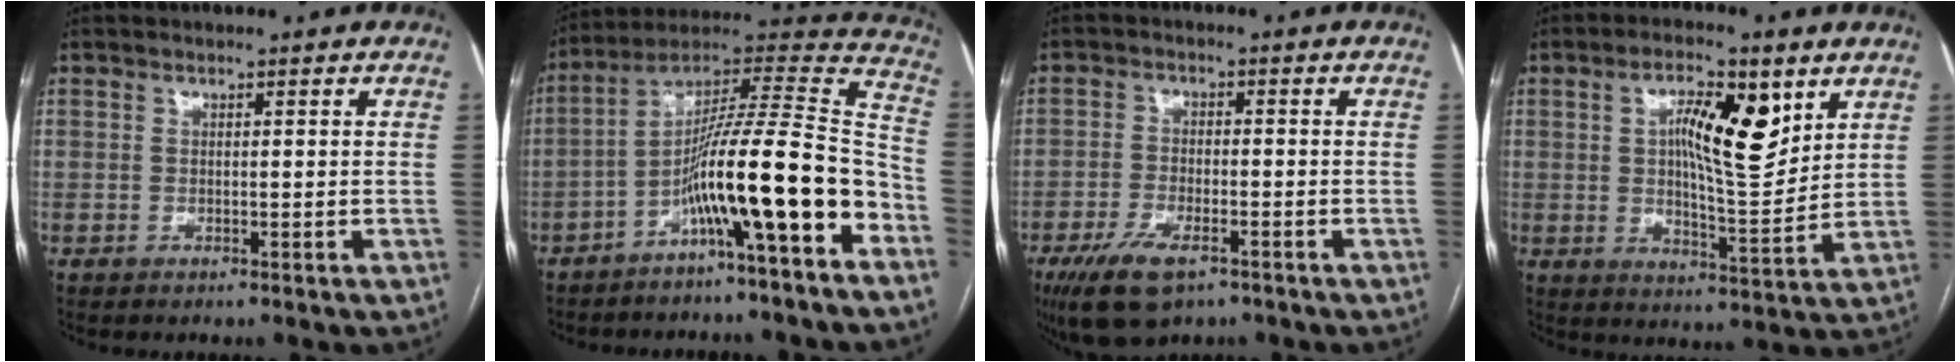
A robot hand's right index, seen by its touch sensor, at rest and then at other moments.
{"total": 18.0, "force": [-8.0, 0.4, 16.1], "torque": [-0.263, 0.032, -0.136]}
{"total": 8.4, "force": [-5.2, 3.2, 5.7], "torque": [-0.109, -0.013, -0.089]}
{"total": 10.9, "force": [4.1, 3.0, 9.6], "torque": [-0.158, 0.006, 0.069]}